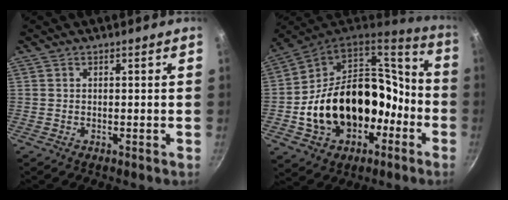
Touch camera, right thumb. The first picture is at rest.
{"total": 25.6, "force": [-5.9, 18.7, 16.4], "torque": [-0.246, 0.076, -0.075]}